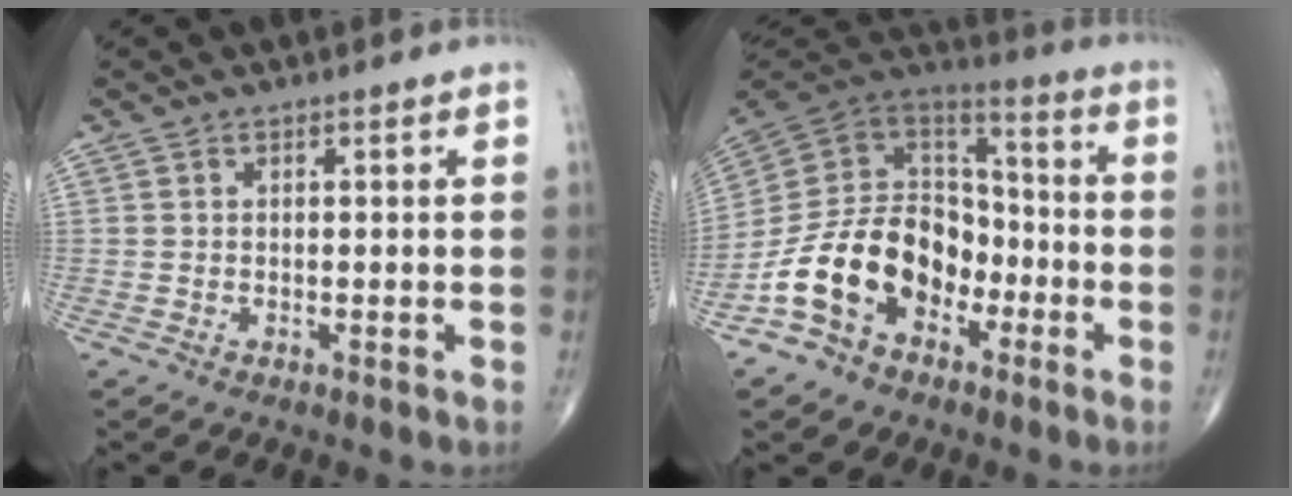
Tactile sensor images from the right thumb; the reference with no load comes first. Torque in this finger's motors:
{"motor_torque": [1.35, 1.25, 1.57, -1.19, 0.61]}